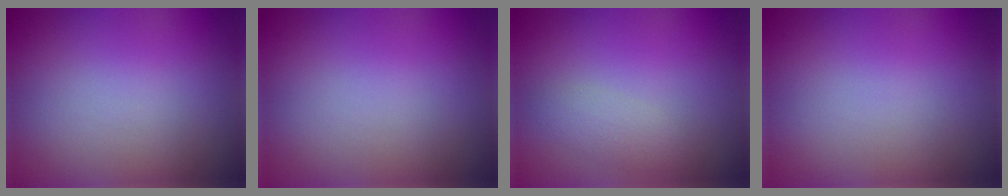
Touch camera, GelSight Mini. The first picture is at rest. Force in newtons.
{"total": 0.0}
{"total": 1.6, "press": 1.6, "slide": 0.1}
{"total": 0.0}